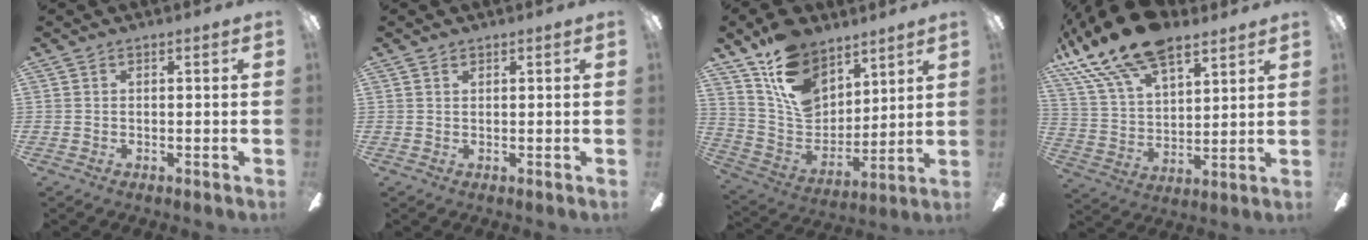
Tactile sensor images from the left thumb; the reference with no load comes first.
{"total": 0.6, "force": [0.5, 0.3, 0.2], "torque": [-0.005, 0.001, 0.010]}
{"total": 16.5, "force": [10.3, 10.4, 7.5], "torque": [-0.143, -0.051, 0.201]}
{"total": 19.0, "force": [13.7, 7.9, 10.6], "torque": [-0.227, -0.071, 0.243]}